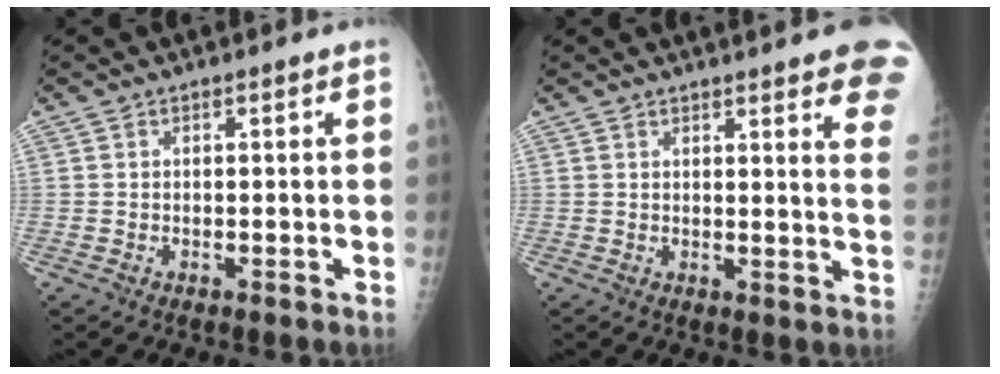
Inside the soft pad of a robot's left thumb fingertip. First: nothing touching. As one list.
[{"total": 14.1, "force": [10.1, 2.4, 9.5], "torque": [-0.094, -0.034, 0.101]}]